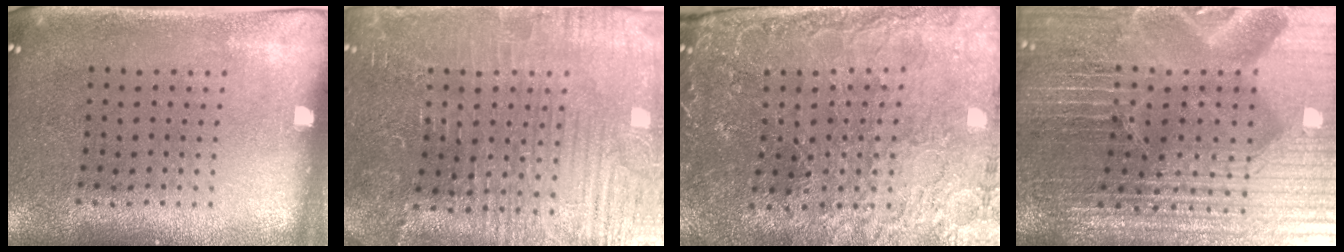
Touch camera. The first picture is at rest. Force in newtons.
{"total": 4.4, "press": 4.2, "slide": 1.3}
{"total": 1.7, "press": 1.7, "slide": 0.3}
{"total": 7.3, "press": 6.4, "slide": 3.6}